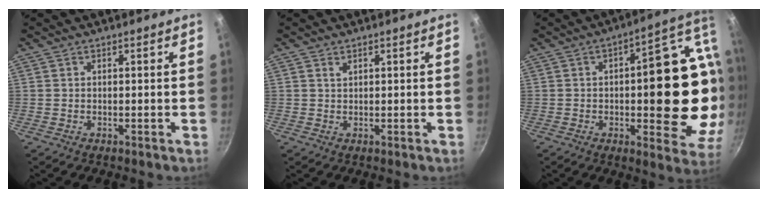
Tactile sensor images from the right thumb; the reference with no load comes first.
{"total": 0.8, "force": [0.5, 0.5, 0.4], "torque": [-0.005, -0.001, 0.011]}
{"total": 23.1, "force": [-0.1, 9.4, 21.1], "torque": [-0.219, 0.004, -0.003]}